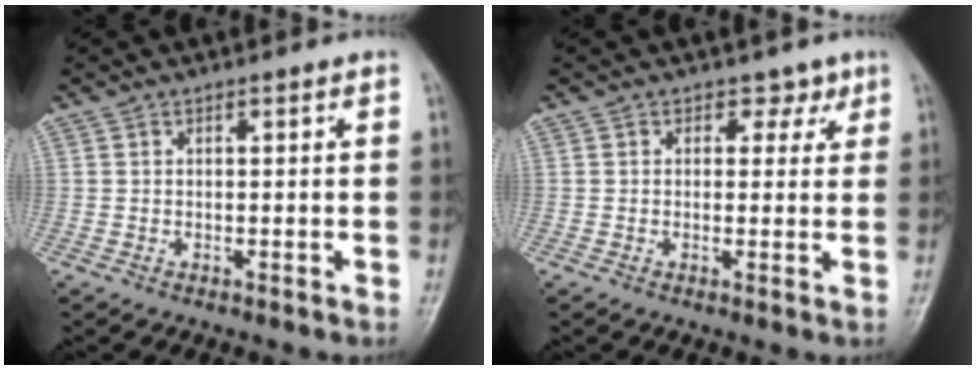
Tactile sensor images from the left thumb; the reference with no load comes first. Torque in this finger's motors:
{"motor_torque": [-0.15, -0.12, -0.09, 0.12, 0.01]}